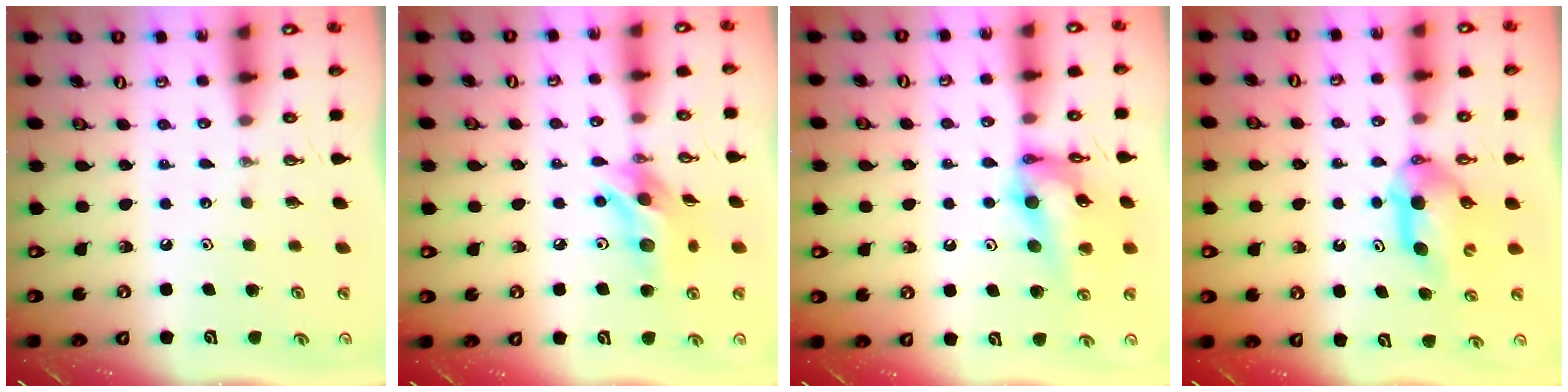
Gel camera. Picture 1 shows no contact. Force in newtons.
{"total": 12.6, "press": 12.6, "slide": 0.8}
{"total": 14.8, "press": 14.7, "slide": 1.7}
{"total": 6.3, "press": 6.1, "slide": 1.4}